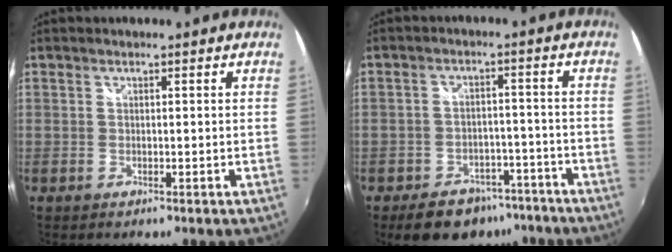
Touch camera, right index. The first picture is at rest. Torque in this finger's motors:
{"motor_torque": [0.07, -0.21, -0.01, -0.14]}